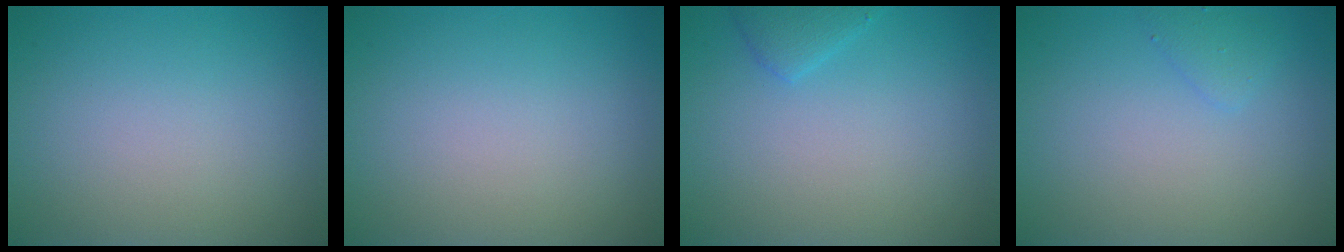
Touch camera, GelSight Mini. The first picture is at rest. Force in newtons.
{"total": 0.0}
{"total": 1.5, "press": 1.5, "slide": 0.1}
{"total": 1.1, "press": 1.1, "slide": 0.0}